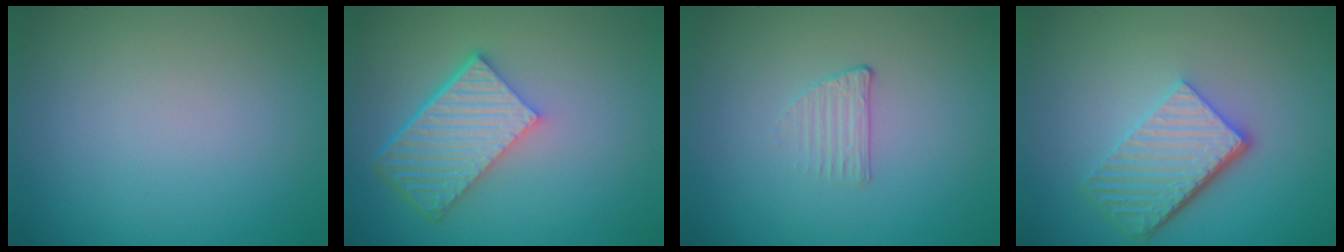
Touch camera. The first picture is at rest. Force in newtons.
{"total": 6.7, "press": 4.7, "slide": 4.8}
{"total": 1.2, "press": 0.6, "slide": 1.0}
{"total": 5.6, "press": 4.0, "slide": 4.0}